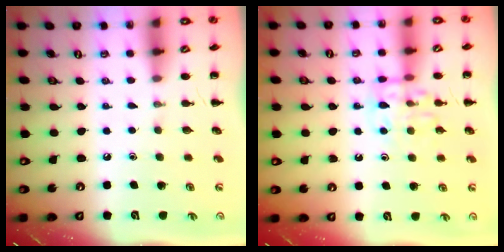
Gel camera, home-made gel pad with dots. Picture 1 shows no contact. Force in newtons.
{"total": 11.7, "press": 11.7, "slide": 1.2}